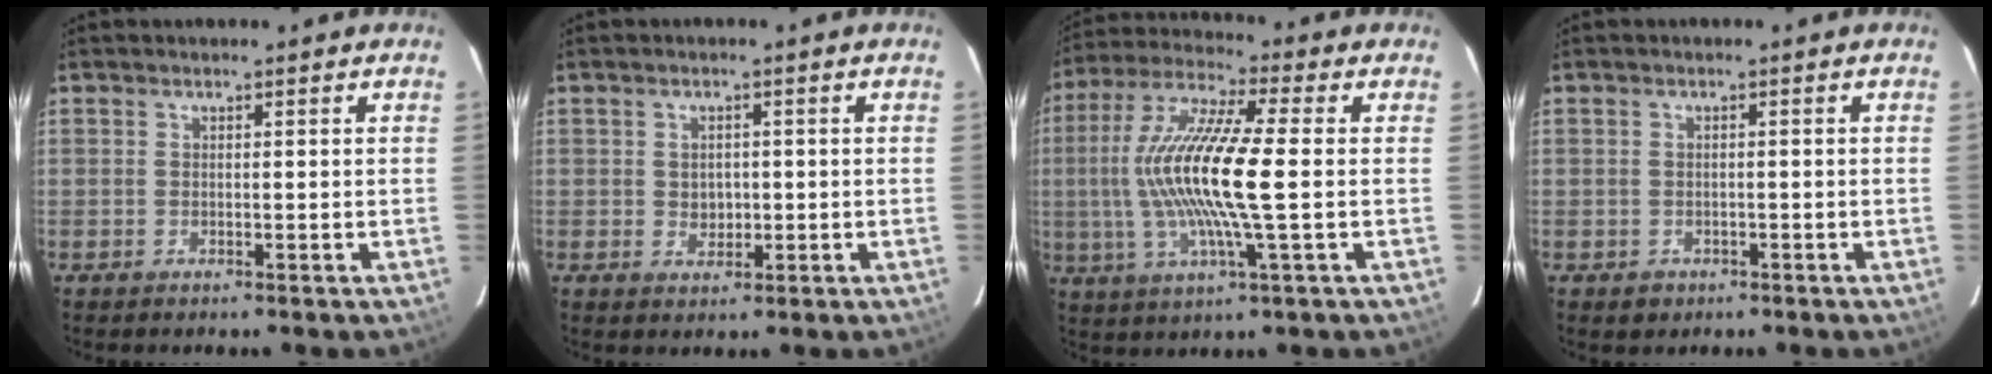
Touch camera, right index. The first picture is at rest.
{"total": 2.7, "force": [-0.1, 2.4, 1.2], "torque": [-0.019, 0.004, 0.002]}
{"total": 16.7, "force": [-0.4, 1.8, 16.6], "torque": [-0.323, 0.001, -0.014]}
{"total": 2.0, "force": [-0.9, 1.7, 0.5], "torque": [-0.011, 0.001, -0.006]}